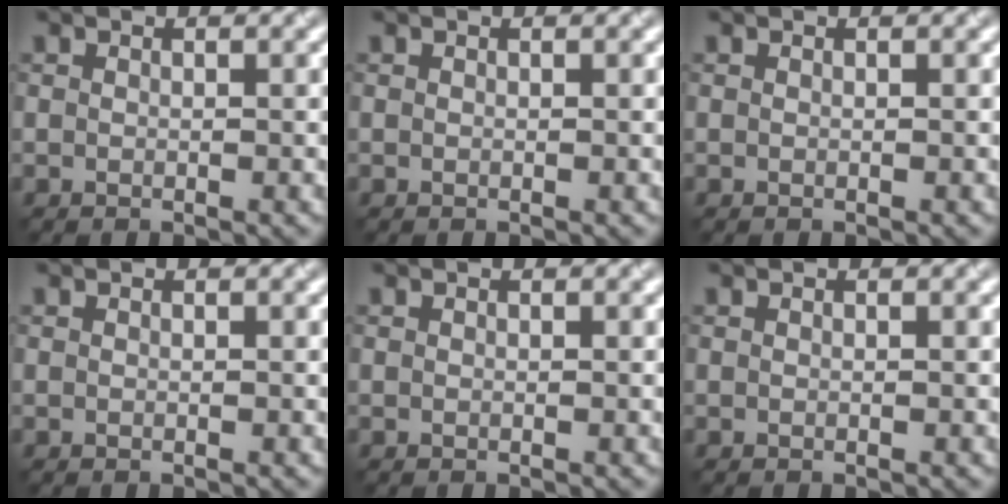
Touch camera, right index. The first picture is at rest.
{"total": 0.0}
{"total": 0.0}
{"total": 0.0}
{"total": 0.0}
{"total": 0.0}